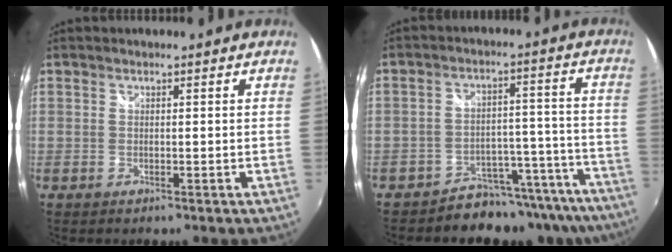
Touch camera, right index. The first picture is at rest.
{"total": 17.6, "force": [-15.7, 6.6, 4.6], "torque": [-0.047, 0.034, -0.217]}